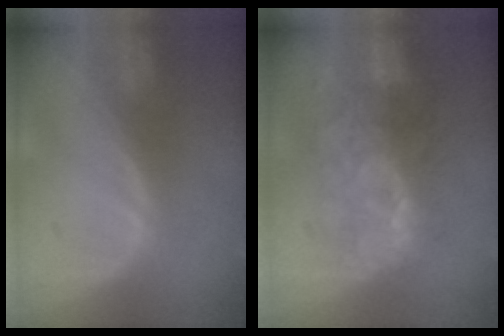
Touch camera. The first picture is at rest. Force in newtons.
{"total": 10.0, "press": 8.6, "slide": 5.2}